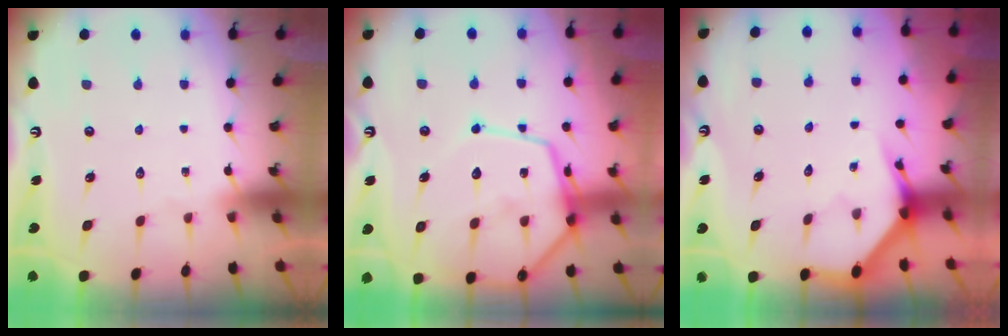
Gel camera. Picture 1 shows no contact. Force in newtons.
{"total": 17.4, "press": 17.3, "slide": 1.4}
{"total": 4.0, "press": 4.0, "slide": 0.2}